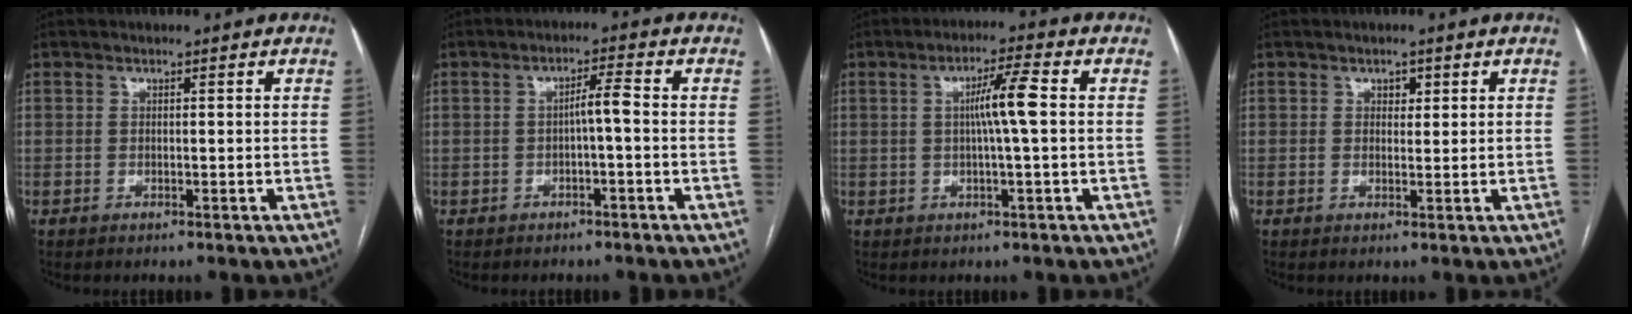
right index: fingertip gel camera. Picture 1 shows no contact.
{"total": 2.9, "force": [-0.5, 0.1, 2.8], "torque": [-0.046, 0.008, -0.008]}
{"total": 5.7, "force": [0.4, -0.4, 5.7], "torque": [-0.101, 0.007, 0.009]}
{"total": 1.5, "force": [0.7, 1.0, 0.8], "torque": [-0.009, 0.001, 0.009]}